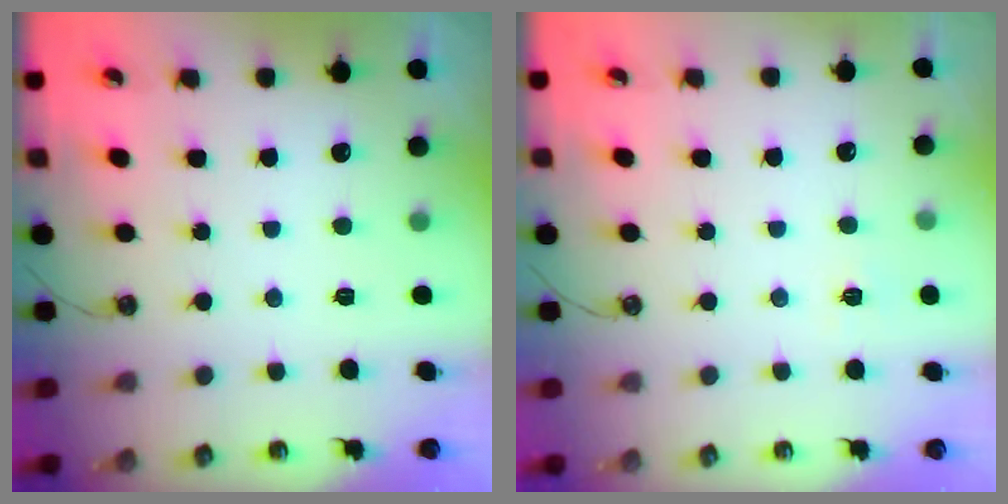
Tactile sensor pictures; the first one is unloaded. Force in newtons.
{"total": 5.0, "press": 5.0, "slide": 0.5}